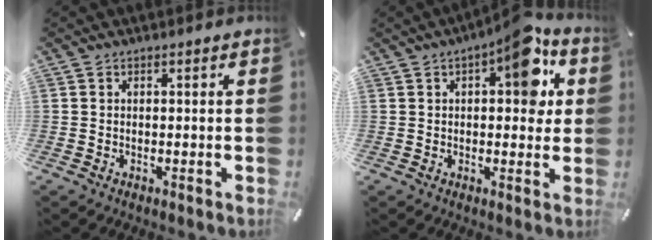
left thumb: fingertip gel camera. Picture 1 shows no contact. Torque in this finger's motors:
{"motor_torque": [2.01, 1.91, 1.04, -1.14, 0.21]}